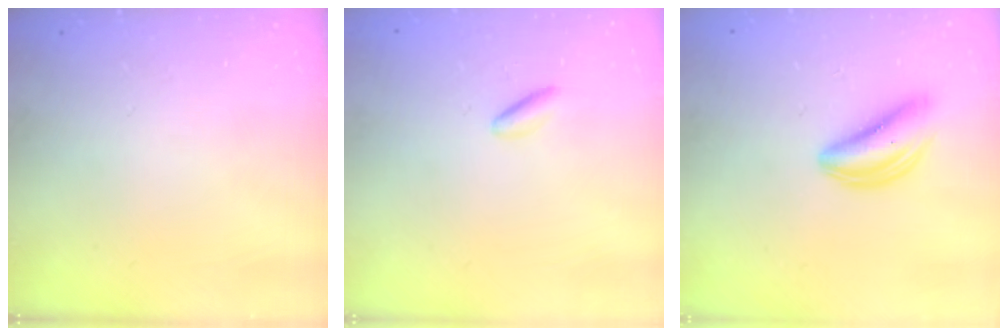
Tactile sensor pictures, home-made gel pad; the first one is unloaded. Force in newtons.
{"total": 1.6, "press": 1.5, "slide": 0.7}
{"total": 5.2, "press": 5.1, "slide": 0.9}